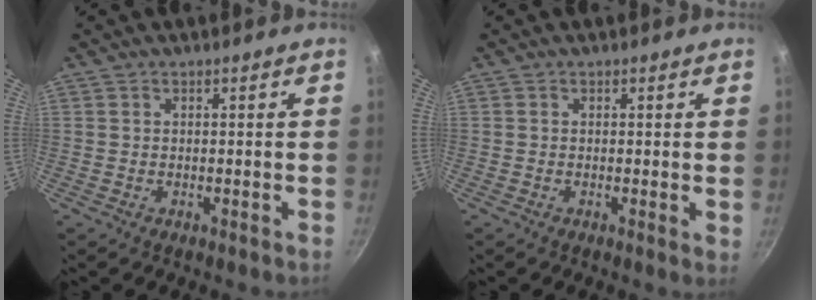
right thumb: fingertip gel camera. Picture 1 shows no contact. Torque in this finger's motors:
{"motor_torque": [-0.17, 0.06, -0.31, -0.21, 0.06]}